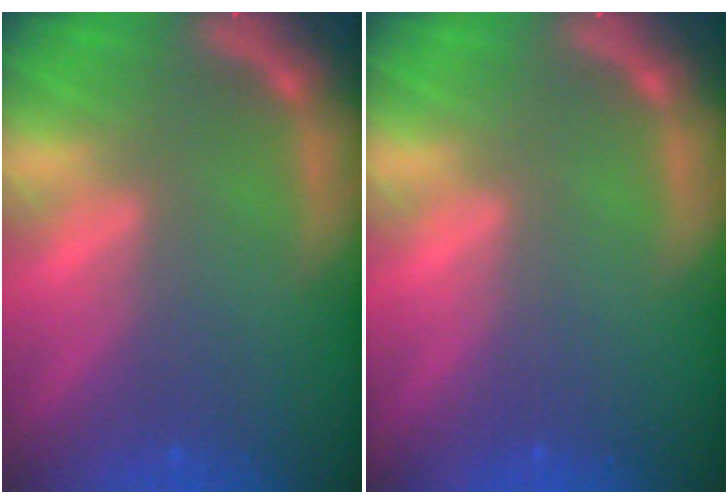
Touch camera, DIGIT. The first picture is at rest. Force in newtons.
{"total": 0.0}